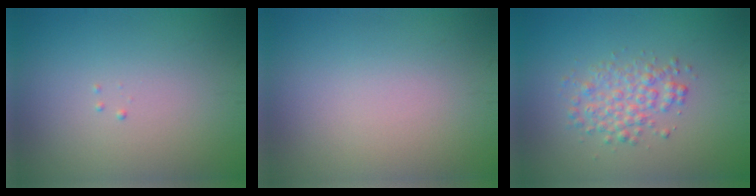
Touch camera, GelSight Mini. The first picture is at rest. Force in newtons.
{"total": 0.0}
{"total": 2.8, "press": 2.8, "slide": 0.0}